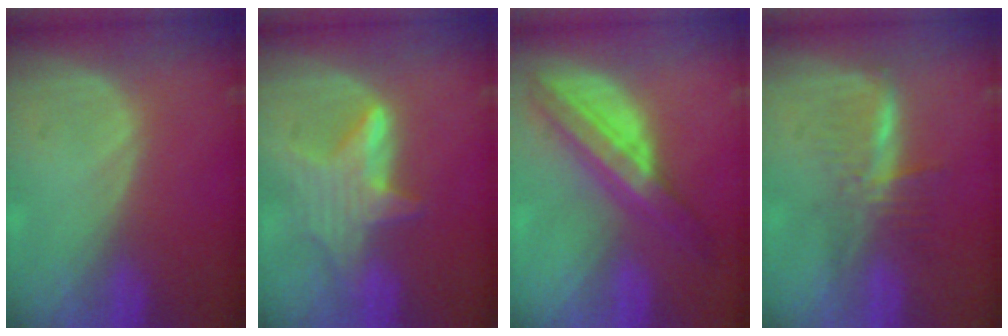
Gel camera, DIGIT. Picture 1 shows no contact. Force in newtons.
{"total": 6.1, "press": 6.1, "slide": 0.1}
{"total": 7.6, "press": 7.6, "slide": 0.3}
{"total": 5.8, "press": 5.2, "slide": 2.7}